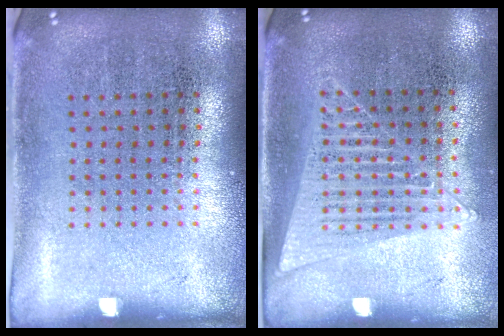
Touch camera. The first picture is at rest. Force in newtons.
{"total": 1.3, "press": 1.2, "slide": 0.4}